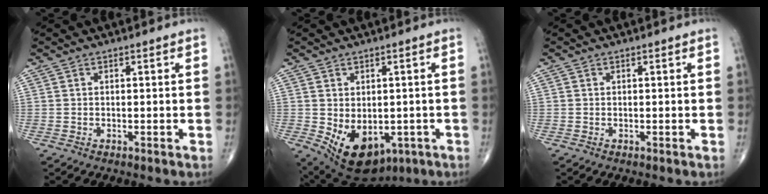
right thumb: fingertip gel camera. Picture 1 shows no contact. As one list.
[{"total": 12.4, "force": [-3.3, 8.3, 8.6], "torque": [-0.117, -0.007, -0.025]}, {"total": 0.0}]